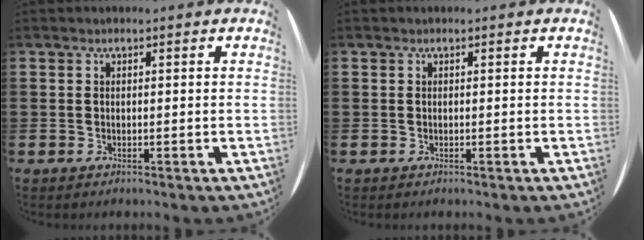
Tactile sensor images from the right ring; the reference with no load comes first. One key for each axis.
{"total": 0.0}